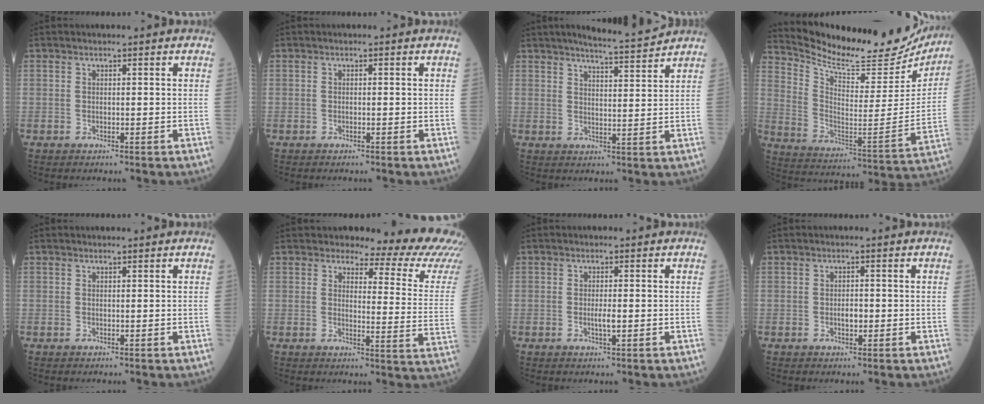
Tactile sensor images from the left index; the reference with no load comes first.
{"total": 0.0}
{"total": 7.2, "force": [6.8, -0.4, 2.3], "torque": [-0.045, -0.003, 0.101]}
{"total": 23.3, "force": [21.9, 4.8, 6.5], "torque": [-0.120, -0.067, 0.312]}
{"total": 0.6, "force": [0.6, -0.1, 0.1], "torque": [-0.006, 0.003, 0.012]}
{"total": 15.9, "force": [15.0, 1.4, 5.3], "torque": [-0.055, -0.114, 0.145]}
{"total": 1.5, "force": [-0.2, 0.1, 1.5], "torque": [-0.030, -0.003, -0.001]}
{"total": 1.4, "force": [-0.3, 0.7, 1.2], "torque": [-0.022, 0.001, -0.003]}